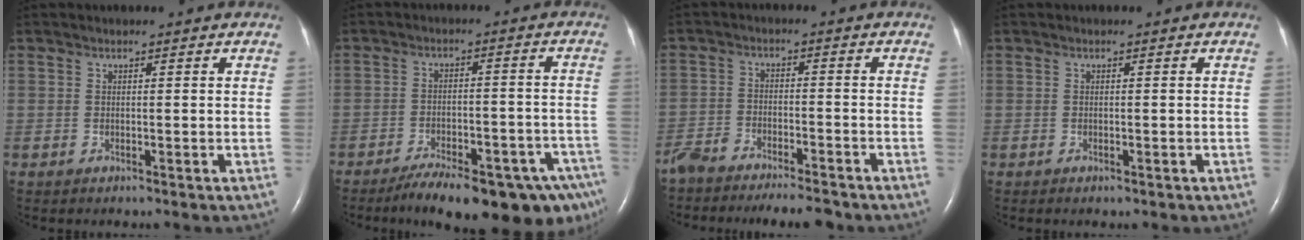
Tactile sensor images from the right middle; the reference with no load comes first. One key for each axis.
{"total": 18.6, "fx": -13.8, "fy": 4.7, "fz": 11.6, "tx": -0.108, "ty": 0.016, "tz": -0.182}
{"total": 11.1, "fx": -10.0, "fy": 2.2, "fz": 4.4, "tx": -0.070, "ty": 0.000, "tz": -0.152}
{"total": 0.6, "fx": -0.4, "fy": 0.2, "fz": 0.4, "tx": -0.009, "ty": -0.002, "tz": -0.002}